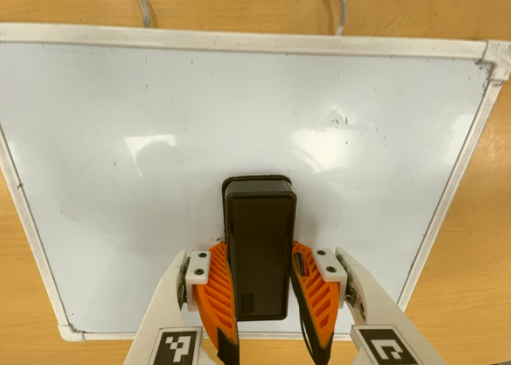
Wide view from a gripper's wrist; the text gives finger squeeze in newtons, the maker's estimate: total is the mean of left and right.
{"total": 14.1, "left": 14.8, "right": 13.4}